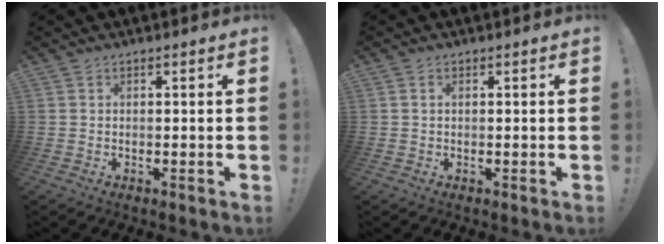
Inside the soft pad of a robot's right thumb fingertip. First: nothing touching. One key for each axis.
{"total": 0.7, "fx": 0.2, "fy": 0.5, "fz": 0.5, "tx": -0.017, "ty": 0.004, "tz": 0.007}